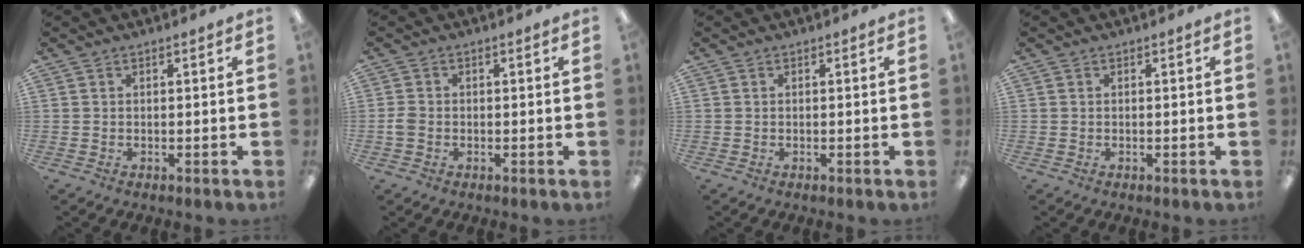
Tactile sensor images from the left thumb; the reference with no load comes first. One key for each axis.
{"total": 2.1, "fx": -0.6, "fy": 1.6, "fz": 1.2, "tx": -0.020, "ty": 0.003, "tz": -0.011}
{"total": 0.0}
{"total": 0.0}